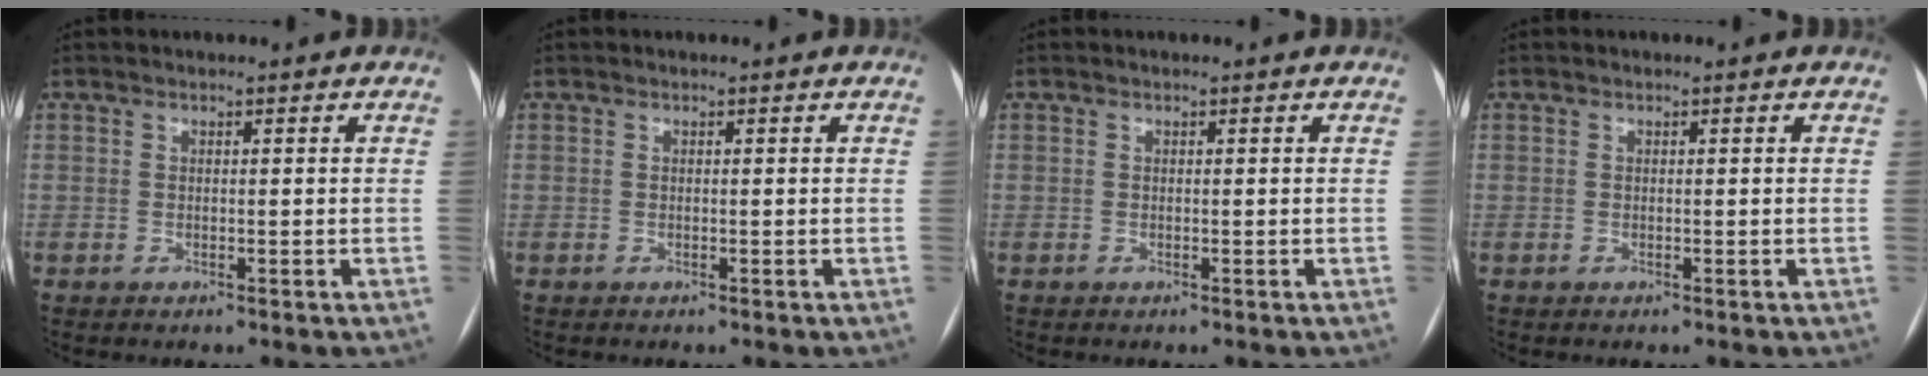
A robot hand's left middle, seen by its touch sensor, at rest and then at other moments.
{"total": 0.0}
{"total": 0.0}
{"total": 0.0}